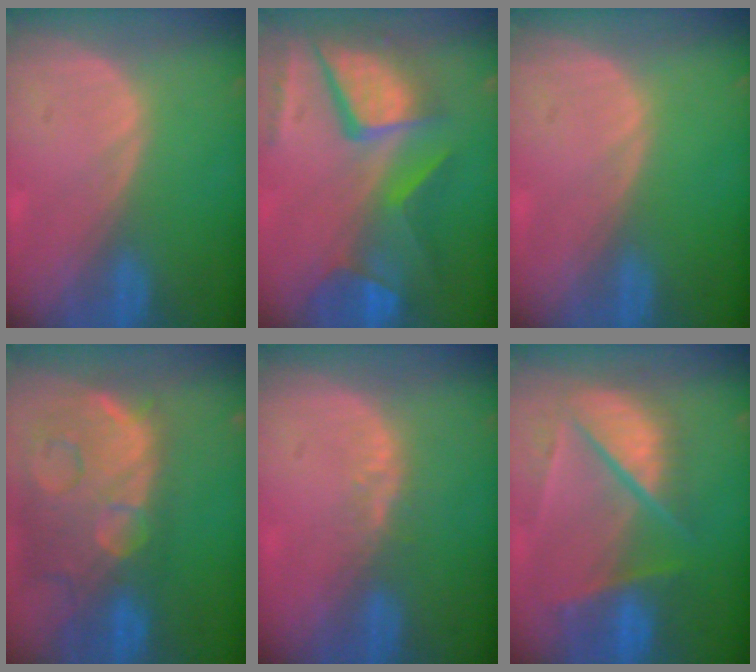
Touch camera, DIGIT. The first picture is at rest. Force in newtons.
{"total": 12.1, "press": 9.9, "slide": 7.0}
{"total": 0.0}
{"total": 14.8, "press": 12.0, "slide": 8.7}
{"total": 2.8, "press": 2.1, "slide": 1.8}
{"total": 10.1, "press": 8.6, "slide": 5.3}